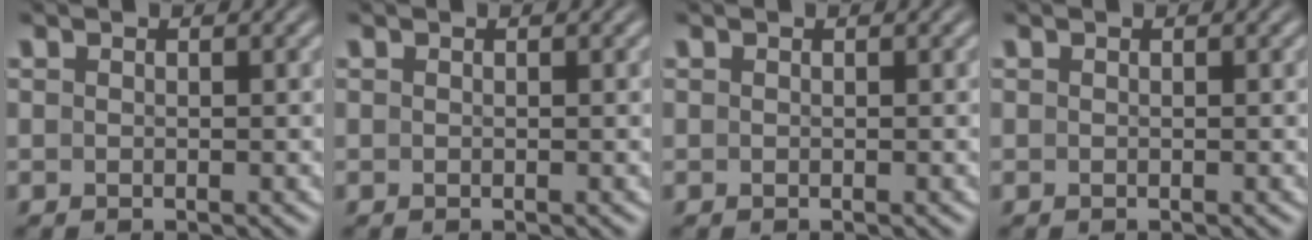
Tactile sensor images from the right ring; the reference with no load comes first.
{"total": 0.0}
{"total": 0.0}
{"total": 0.0}